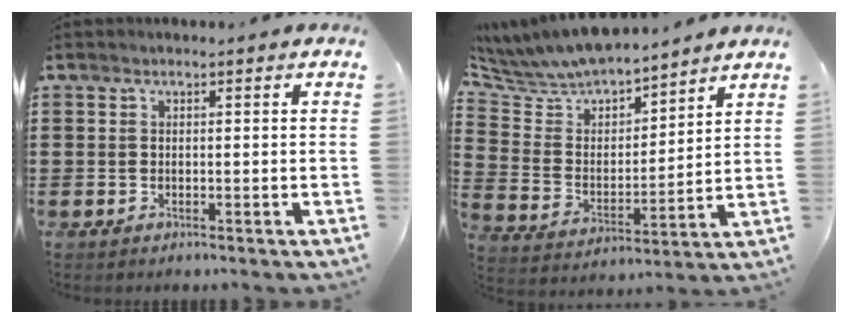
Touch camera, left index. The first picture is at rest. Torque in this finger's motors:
{"motor_torque": [0.21, 0.22, 0.61, 0.21]}